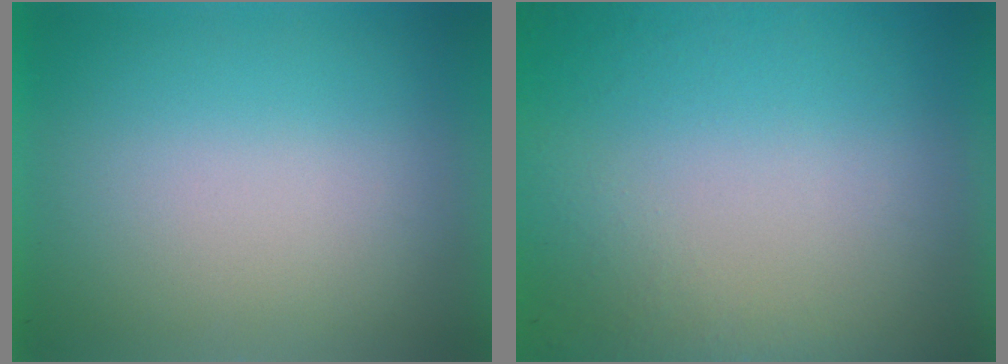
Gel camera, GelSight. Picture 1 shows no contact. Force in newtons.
{"total": 8.4}